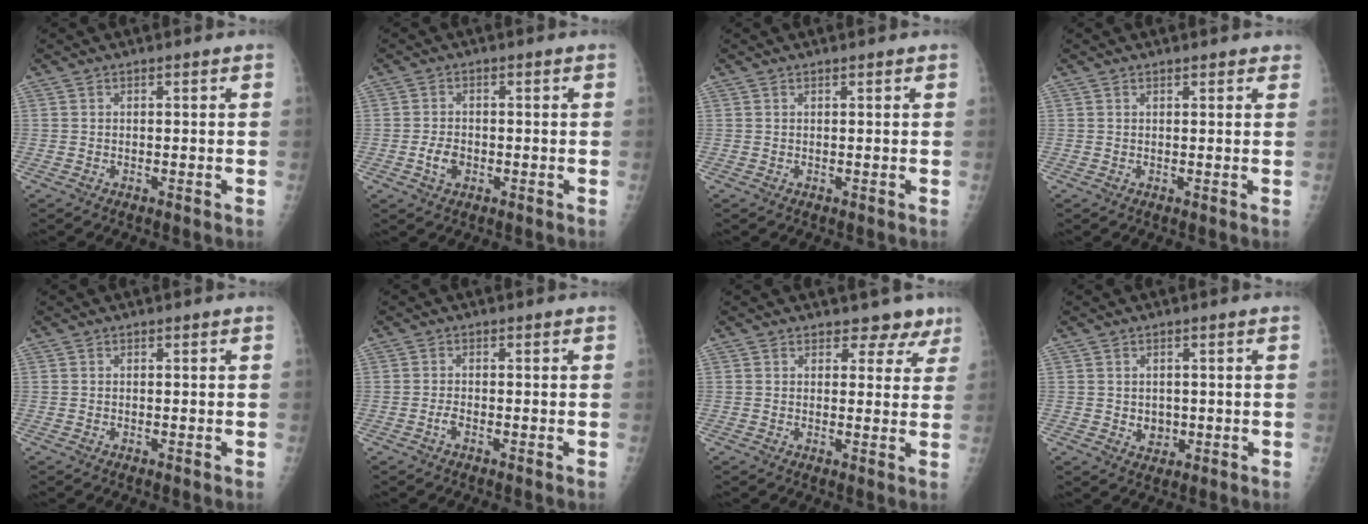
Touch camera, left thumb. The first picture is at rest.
{"total": 3.4, "force": [-1.0, 2.4, 2.1], "torque": [-0.033, 0.006, -0.017]}
{"total": 0.0}
{"total": 1.4, "force": [1.1, 0.6, 0.5], "torque": [0.004, -0.003, 0.011]}
{"total": 0.0}
{"total": 1.2, "force": [-0.7, 0.5, 0.9], "torque": [-0.018, 0.001, -0.015]}
{"total": 5.2, "force": [4.1, 3.0, 0.9], "torque": [0.023, -0.024, 0.039]}
{"total": 2.9, "force": [0.0, 2.5, 1.5], "torque": [-0.009, -0.001, 0.007]}